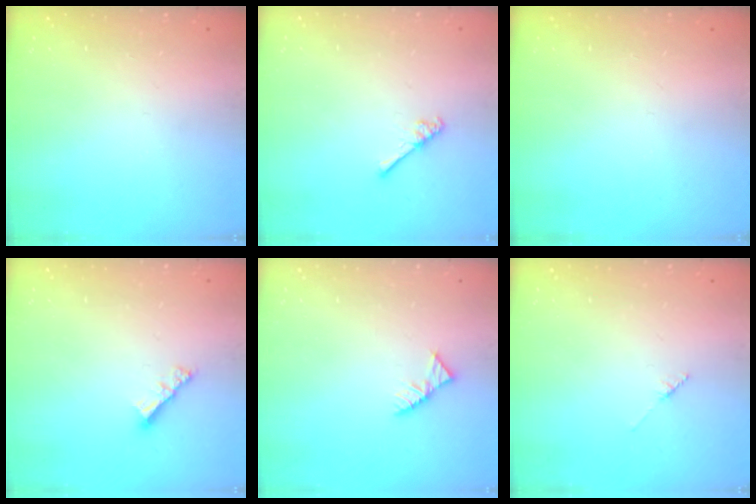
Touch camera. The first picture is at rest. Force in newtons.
{"total": 3.2, "press": 3.1, "slide": 0.5}
{"total": 0.0}
{"total": 3.4, "press": 3.4, "slide": 0.2}
{"total": 4.4, "press": 4.3, "slide": 0.7}
{"total": 1.7, "press": 1.6, "slide": 0.2}